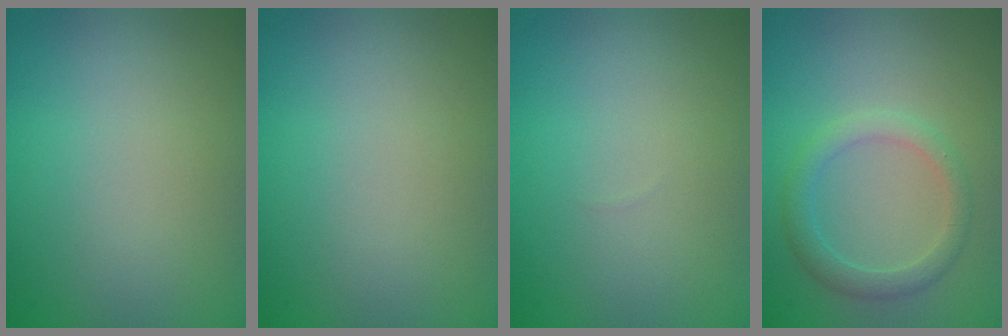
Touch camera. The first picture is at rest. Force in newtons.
{"total": 0.0}
{"total": 0.0}
{"total": 2.3, "press": 2.3, "slide": 0.1}